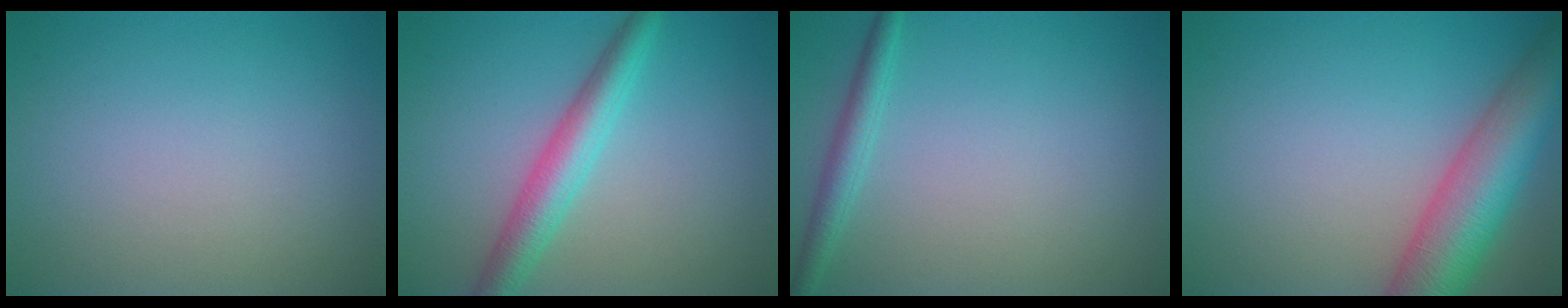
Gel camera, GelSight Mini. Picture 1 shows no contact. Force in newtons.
{"total": 4.0, "press": 4.0, "slide": 0.1}
{"total": 2.0, "press": 2.0, "slide": 0.1}
{"total": 8.6, "press": 8.6, "slide": 0.5}